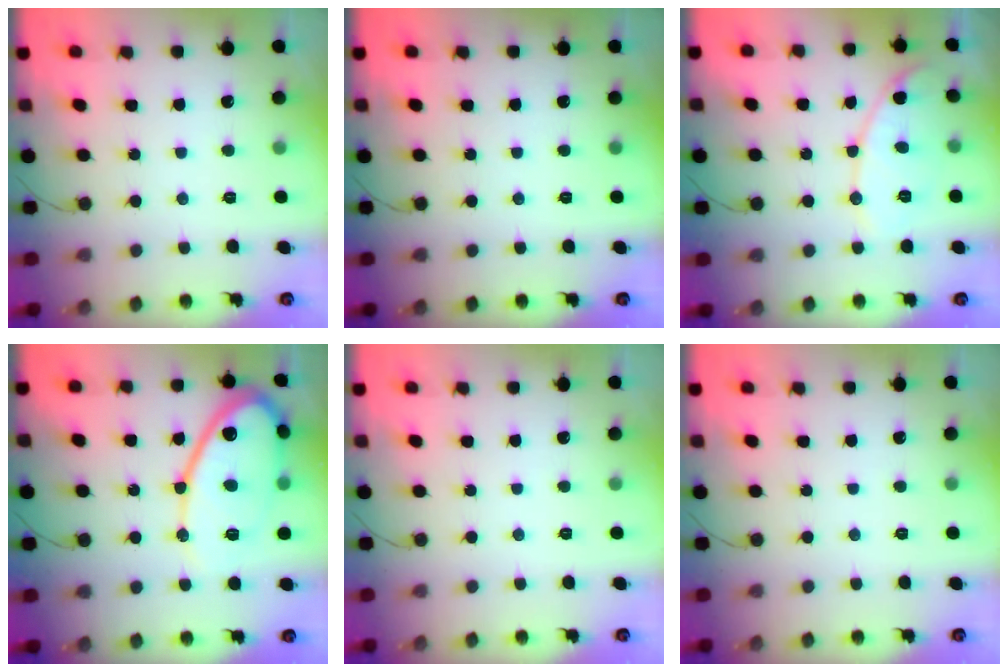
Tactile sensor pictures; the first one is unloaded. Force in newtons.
{"total": 0.0}
{"total": 9.7, "press": 9.7, "slide": 0.4}
{"total": 14.5, "press": 14.4, "slide": 1.1}
{"total": 0.0}
{"total": 0.0}